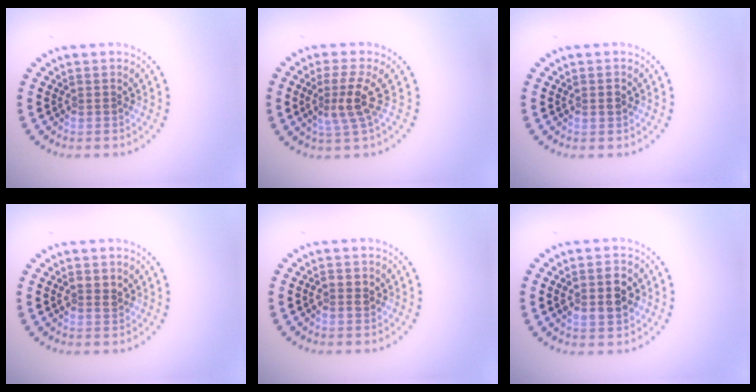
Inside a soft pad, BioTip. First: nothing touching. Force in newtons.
{"total": 2.9, "press": 2.4, "slide": 1.7}
{"total": 1.1, "press": 1.1, "slide": 0.0}
{"total": 1.4, "press": 1.4, "slide": 0.3}
{"total": 1.5, "press": 1.4, "slide": 0.4}
{"total": 3.9, "press": 3.9, "slide": 0.3}